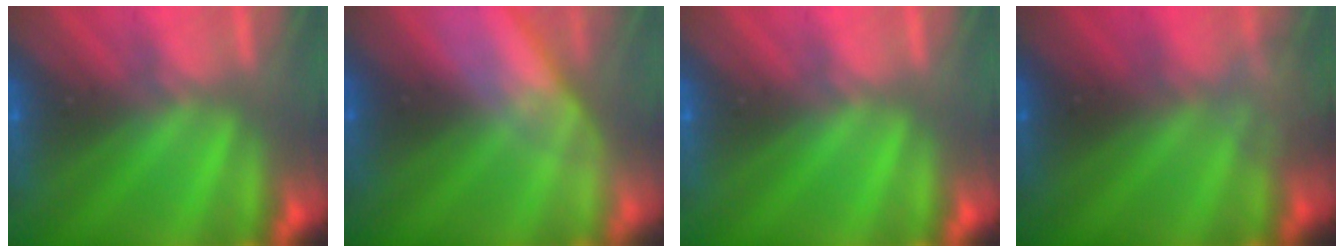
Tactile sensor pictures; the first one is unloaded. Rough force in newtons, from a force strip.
{"total": 2.9}
{"total": 0.0}
{"total": 2.3}